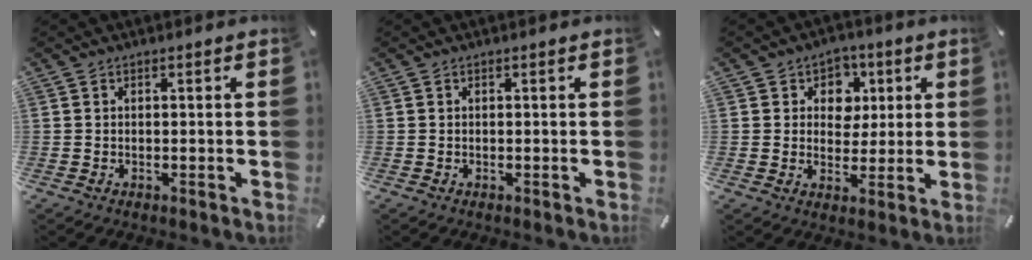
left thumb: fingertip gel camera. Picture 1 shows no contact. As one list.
[{"total": 0.0}, {"total": 7.4, "force": [2.0, 6.7, 2.3], "torque": [-0.030, -0.006, 0.033]}]